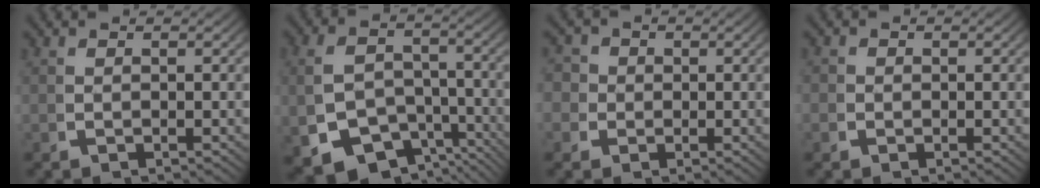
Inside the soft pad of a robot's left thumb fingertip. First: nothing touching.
{"total": 11.7, "force": [-5.1, 9.1, 5.4], "torque": [-0.126, -0.052, -0.071]}
{"total": 4.4, "force": [0.3, 4.1, 1.4], "torque": [-0.029, -0.003, -0.005]}
{"total": 0.9, "force": [-0.2, 0.9, 0.0], "torque": [0.002, -0.003, -0.009]}